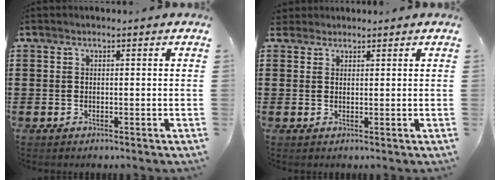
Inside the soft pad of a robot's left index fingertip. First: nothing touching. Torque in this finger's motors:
{"motor_torque": [0.12, -0.12, 0.00, -0.02]}